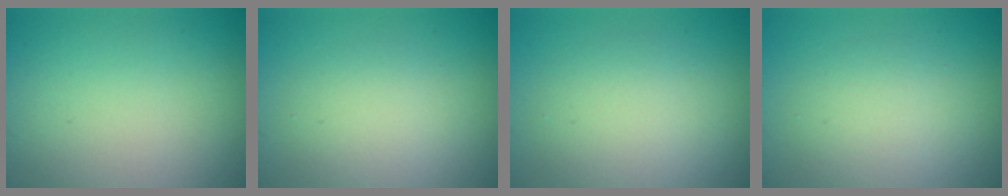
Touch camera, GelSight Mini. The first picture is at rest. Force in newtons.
{"total": 3.3, "press": 3.3, "slide": 0.1}
{"total": 4.3, "press": 4.3, "slide": 0.2}
{"total": 3.6, "press": 3.6, "slide": 0.3}